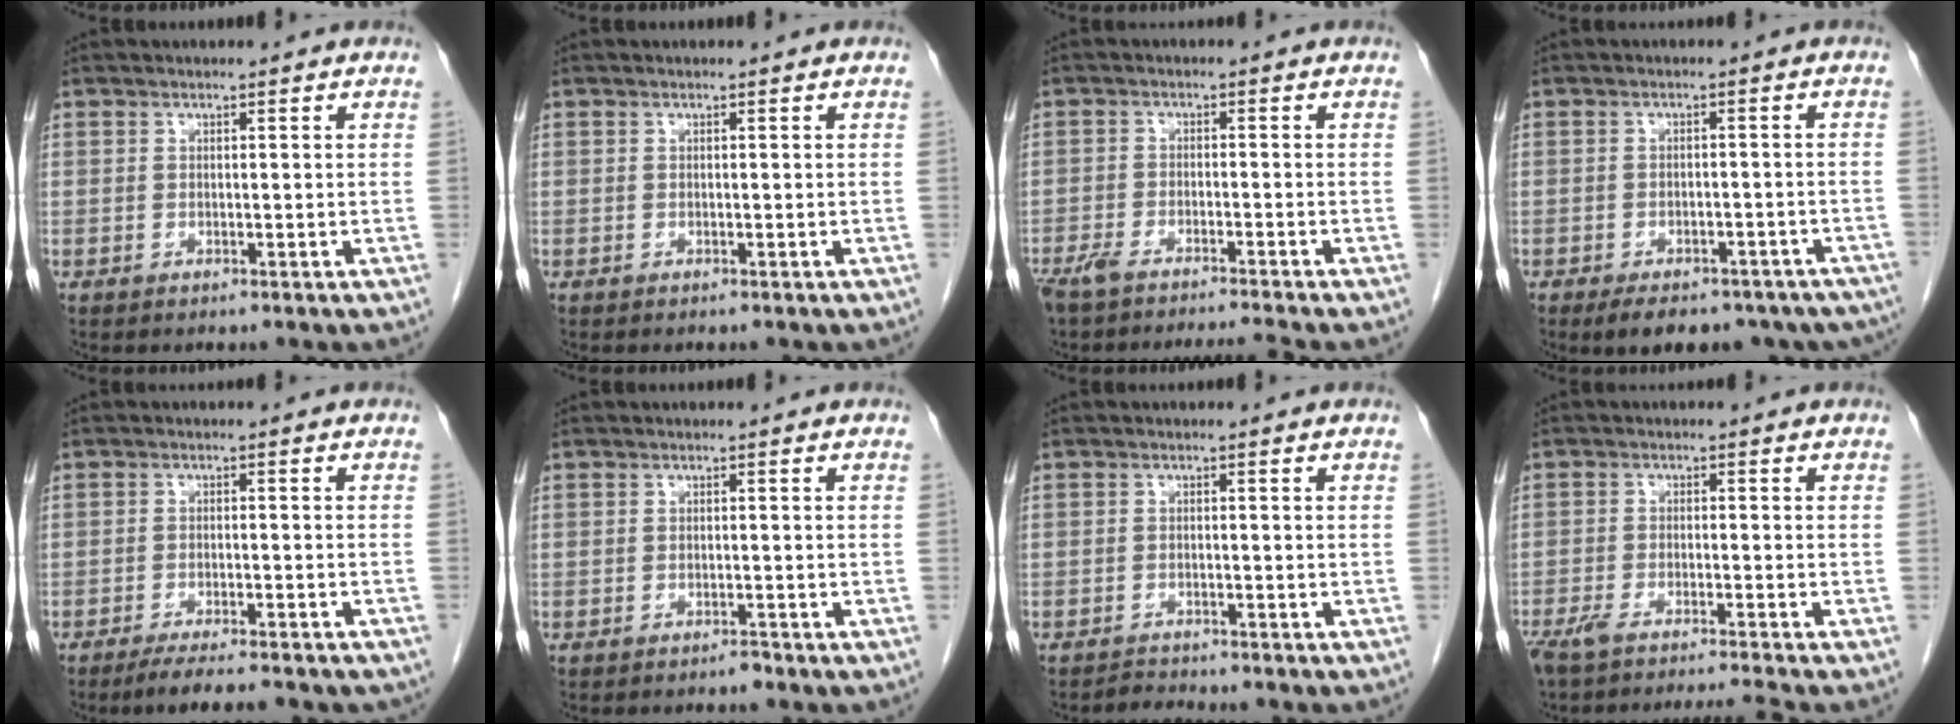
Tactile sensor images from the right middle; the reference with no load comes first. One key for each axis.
{"total": 0.0}
{"total": 7.3, "fx": -6.6, "fy": -0.4, "fz": 3.3, "tx": -0.050, "ty": -0.011, "tz": -0.110}
{"total": 15.9, "fx": -11.7, "fy": 7.8, "fz": 7.5, "tx": -0.105, "ty": 0.001, "tz": -0.132}
{"total": 9.4, "fx": -7.9, "fy": 1.8, "fz": 4.8, "tx": -0.061, "ty": -0.008, "tz": -0.106}
{"total": 0.9, "fx": -0.8, "fy": 0.1, "fz": 0.4, "tx": -0.008, "ty": 0.000, "tz": -0.011}
{"total": 1.6, "fx": -1.6, "fy": 0.0, "fz": -0.2, "tx": 0.001, "ty": -0.008, "tz": -0.024}
{"total": 8.9, "fx": -7.9, "fy": -1.1, "fz": 4.0, "tx": -0.053, "ty": -0.015, "tz": -0.126}